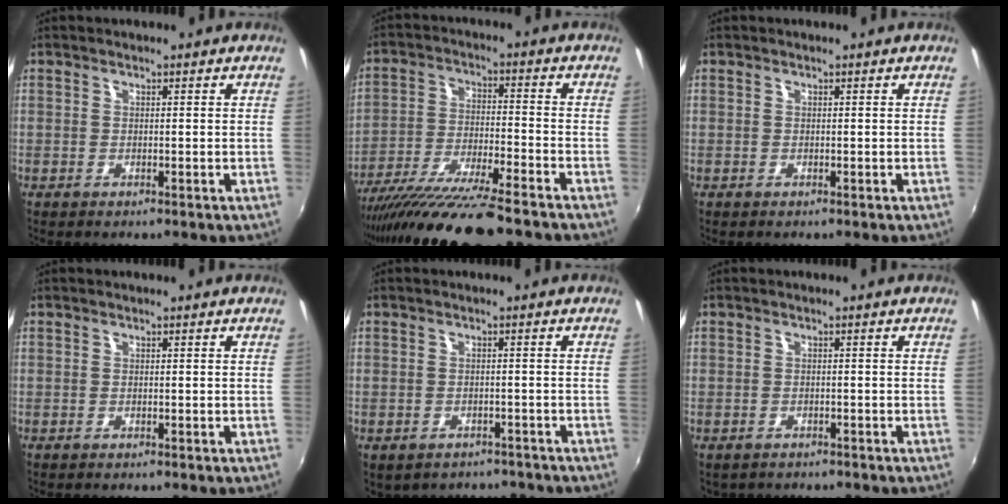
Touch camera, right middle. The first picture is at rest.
{"total": 17.0, "force": [-14.3, 0.8, 9.2], "torque": [-0.181, -0.045, -0.244]}
{"total": 0.0}
{"total": 0.0}
{"total": 7.0, "force": [-5.5, 3.7, 2.3], "torque": [-0.052, -0.018, -0.067]}
{"total": 1.7, "force": [-1.4, 0.9, 0.4], "torque": [-0.013, -0.006, -0.019]}